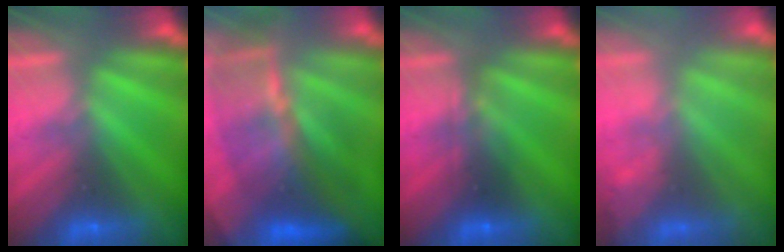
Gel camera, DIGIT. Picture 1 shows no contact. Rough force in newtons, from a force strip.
{"total": 7.8}
{"total": 2.3}
{"total": 1.1}